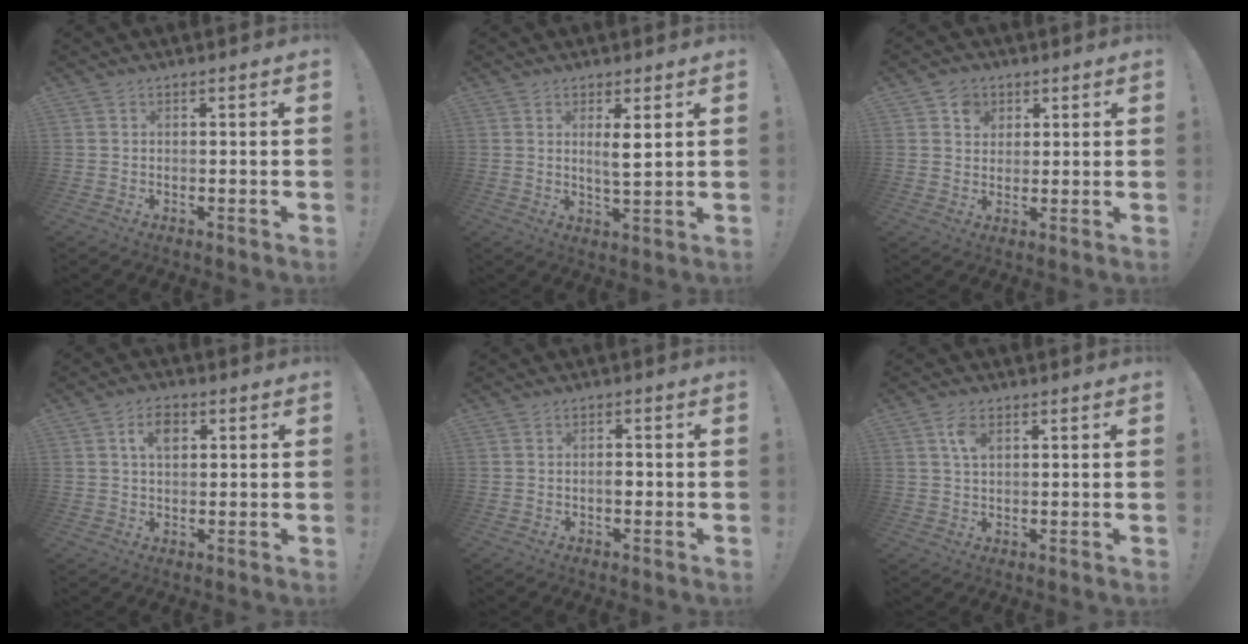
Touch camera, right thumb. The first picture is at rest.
{"total": 4.3, "force": [1.6, 0.6, 3.9], "torque": [-0.061, -0.015, 0.024]}
{"total": 5.7, "force": [2.5, 5.0, 1.5], "torque": [-0.012, -0.011, 0.043]}
{"total": 6.1, "force": [2.2, 3.8, 4.2], "torque": [-0.057, 0.000, 0.034]}
{"total": 2.0, "force": [-0.8, 1.1, 1.5], "torque": [-0.024, 0.004, -0.014]}
{"total": 4.9, "force": [2.1, 2.9, 3.4], "torque": [-0.052, -0.004, 0.036]}